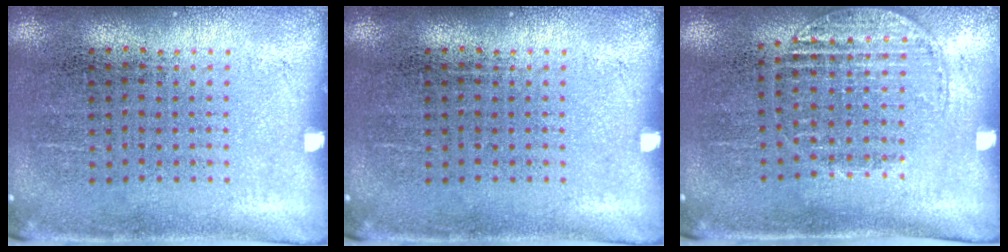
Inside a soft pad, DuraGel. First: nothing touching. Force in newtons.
{"total": 0.0}
{"total": 1.2, "press": 1.1, "slide": 0.4}